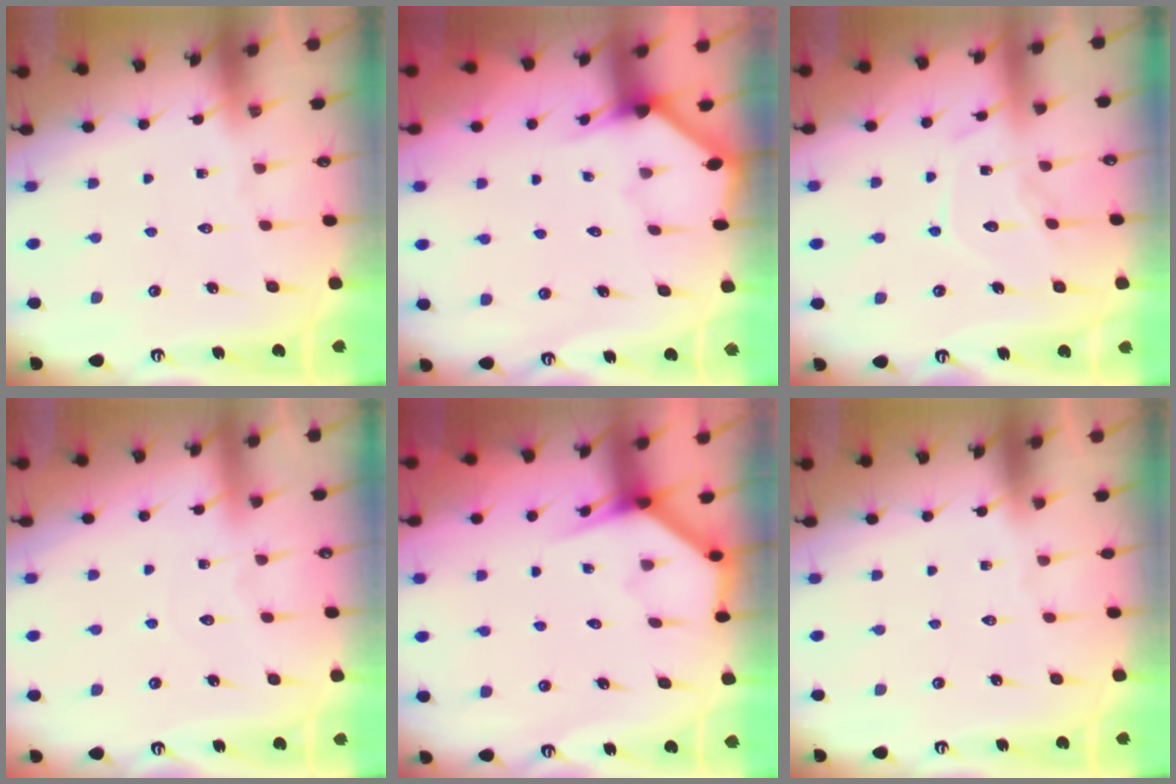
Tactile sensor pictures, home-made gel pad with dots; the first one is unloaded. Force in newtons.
{"total": 2.5, "press": 2.5, "slide": 0.2}
{"total": 10.5, "press": 10.5, "slide": 0.9}
{"total": 2.7, "press": 2.7, "slide": 0.4}
{"total": 3.9, "press": 3.9, "slide": 0.2}
{"total": 0.0}